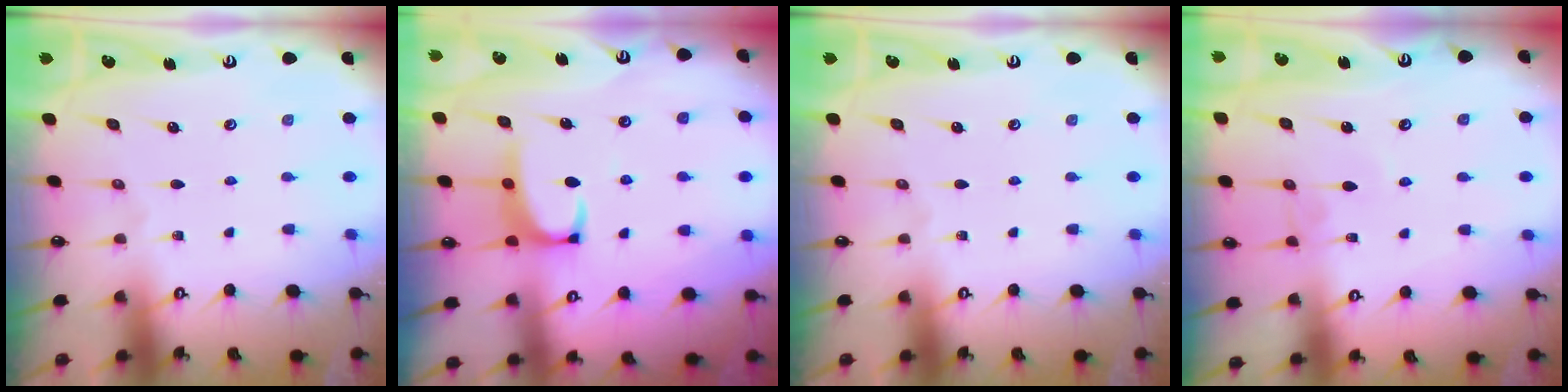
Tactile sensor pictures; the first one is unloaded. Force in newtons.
{"total": 3.5, "press": 3.5, "slide": 0.7}
{"total": 0.0}
{"total": 1.3, "press": 1.3, "slide": 0.3}